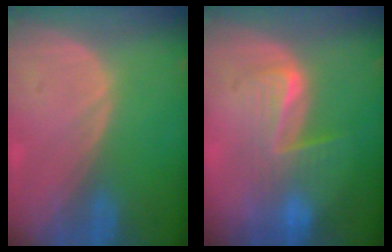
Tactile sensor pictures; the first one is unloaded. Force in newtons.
{"total": 6.3, "press": 6.2, "slide": 1.3}